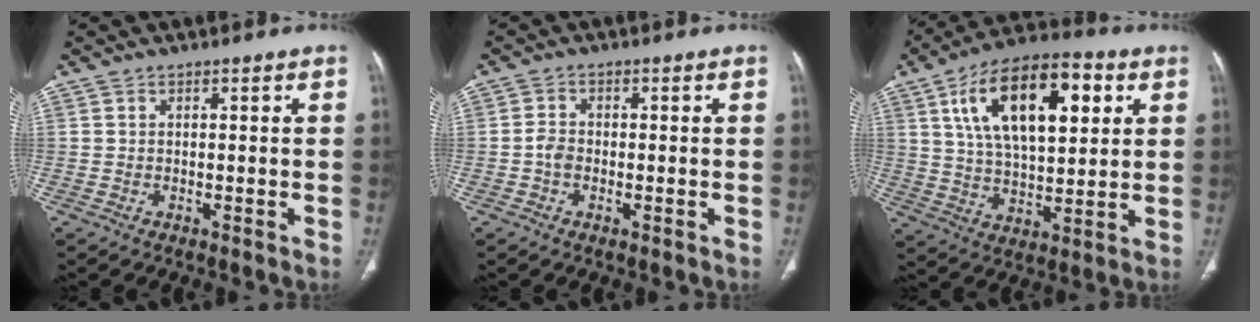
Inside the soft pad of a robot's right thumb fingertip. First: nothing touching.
{"total": 2.4, "force": [-0.6, 1.6, 1.7], "torque": [-0.034, 0.007, -0.017]}
{"total": 20.9, "force": [7.2, 10.0, 16.9], "torque": [-0.255, -0.004, 0.117]}